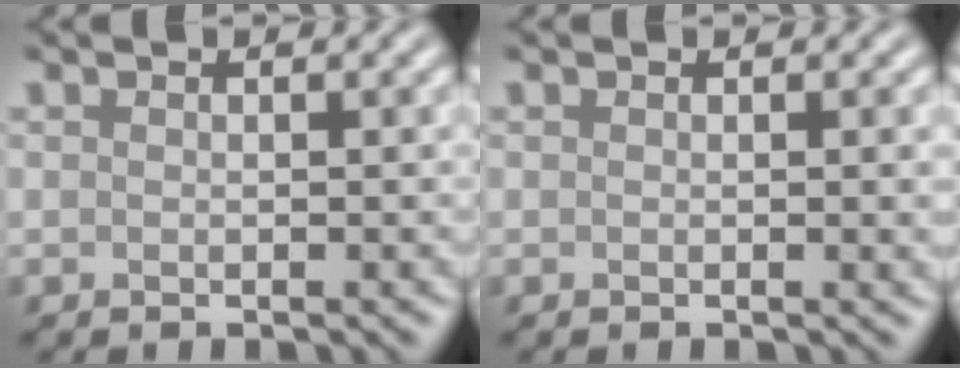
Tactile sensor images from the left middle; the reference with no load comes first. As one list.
[{"total": 1.3, "force": [0.1, 0.3, 1.2], "torque": [-0.010, 0.000, -0.002]}]